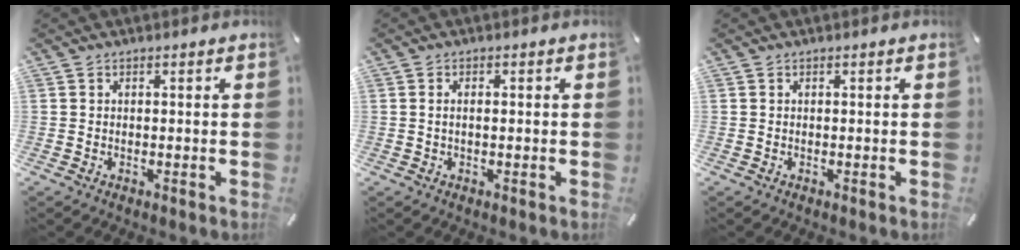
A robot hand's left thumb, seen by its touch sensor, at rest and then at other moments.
{"total": 1.6, "force": [0.0, 0.7, 1.4], "torque": [-0.028, 0.002, -0.002]}
{"total": 0.0}